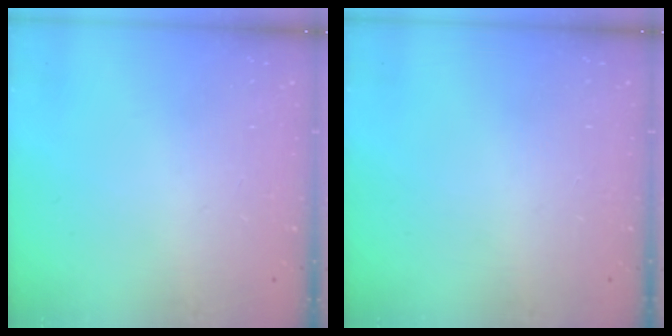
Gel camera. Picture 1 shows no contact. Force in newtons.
{"total": 0.0}